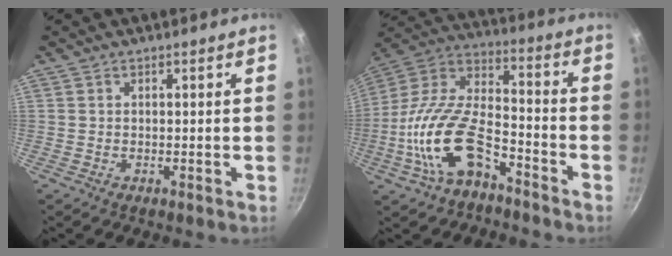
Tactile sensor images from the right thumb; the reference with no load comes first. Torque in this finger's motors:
{"motor_torque": [2.16, 2.17, 1.85, -0.92, 0.61]}